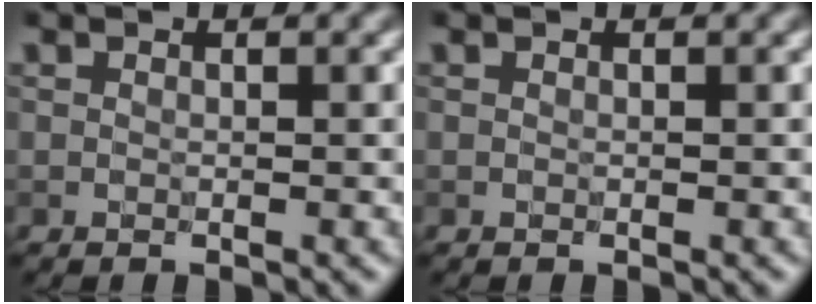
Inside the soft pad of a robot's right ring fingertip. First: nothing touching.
{"total": 0.0}